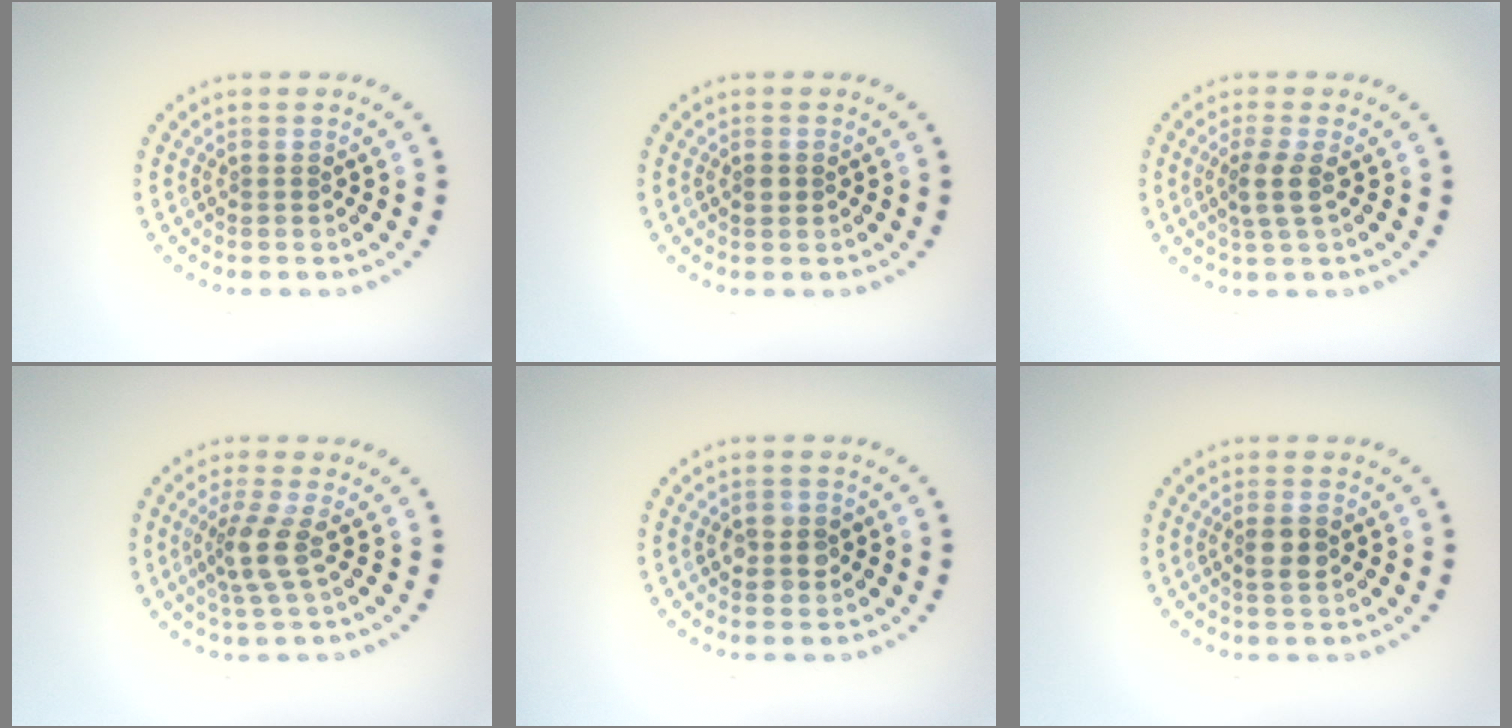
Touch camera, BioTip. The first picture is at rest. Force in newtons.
{"total": 1.0, "press": 1.0, "slide": 0.1}
{"total": 2.1, "press": 1.7, "slide": 1.2}
{"total": 2.9, "press": 2.1, "slide": 1.9}
{"total": 2.2, "press": 2.2, "slide": 0.5}
{"total": 2.0, "press": 1.9, "slide": 0.5}